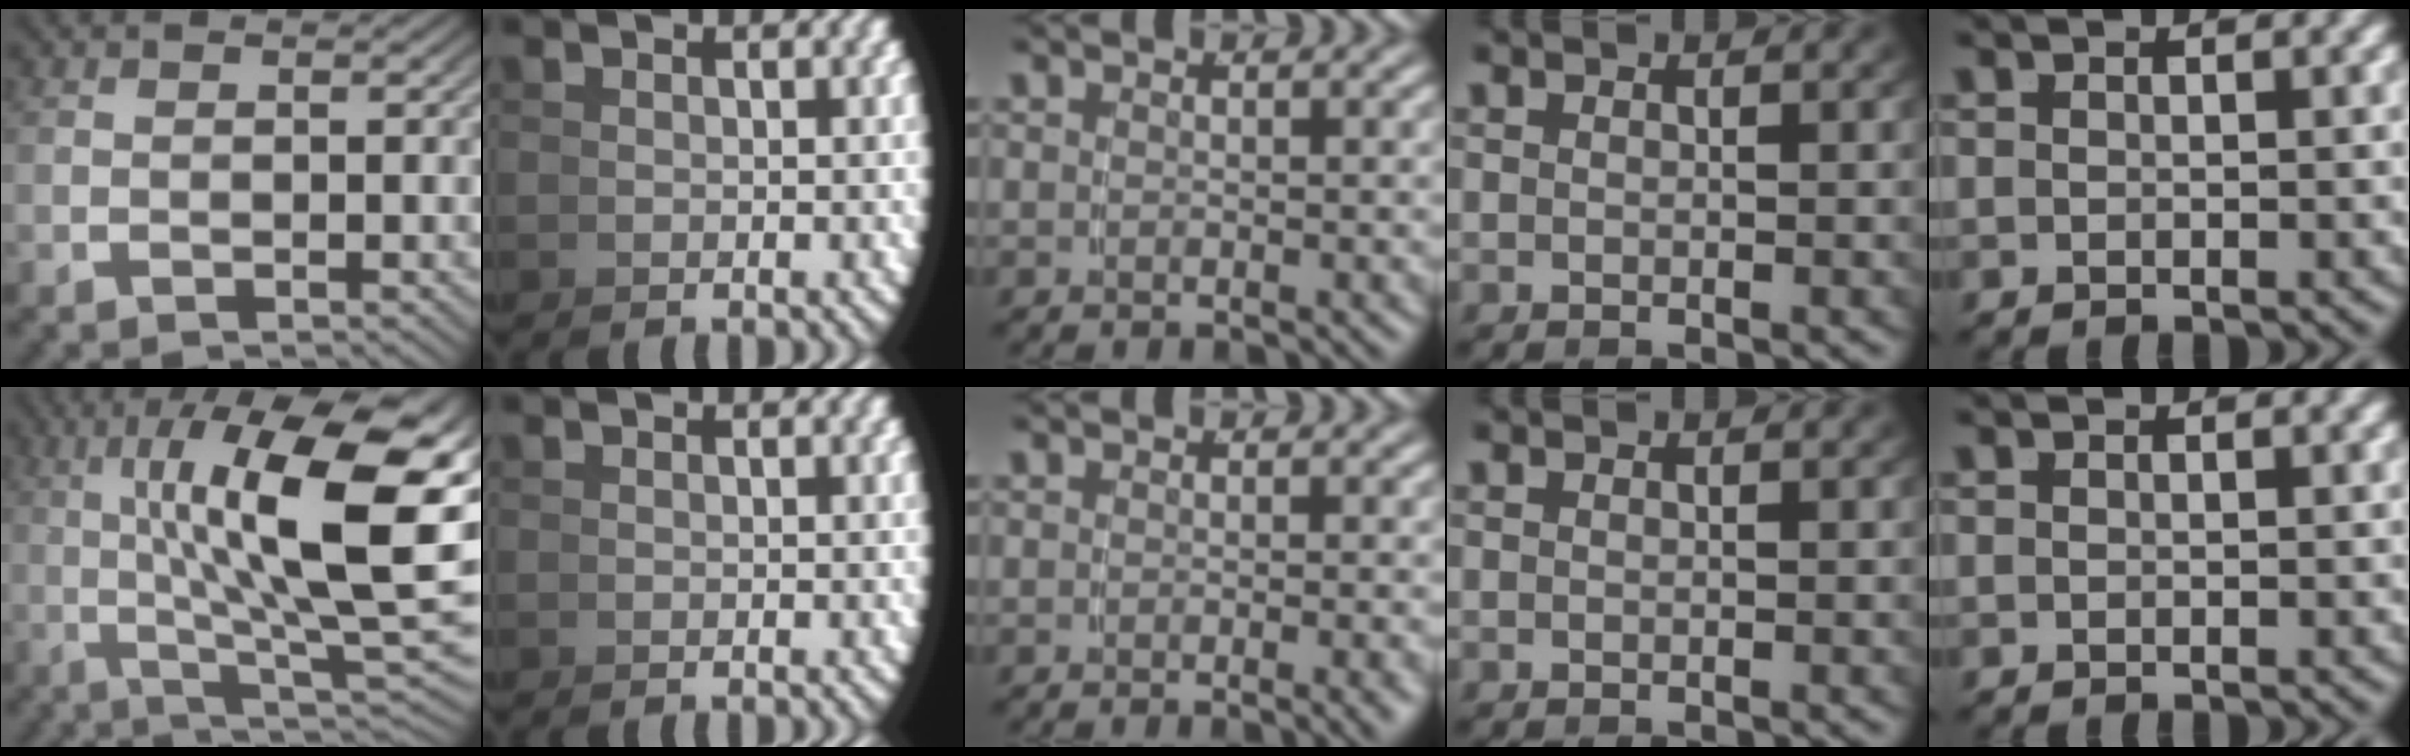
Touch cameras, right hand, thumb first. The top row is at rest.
{"thumb": {"total": 16.7, "force": [1.8, 7.1, 15.0], "torque": [-0.218, -0.026, 0.039]}, "middle": {"total": 1.0, "force": [-0.3, -0.3, 0.9], "torque": [-0.010, 0.003, -0.006]}}